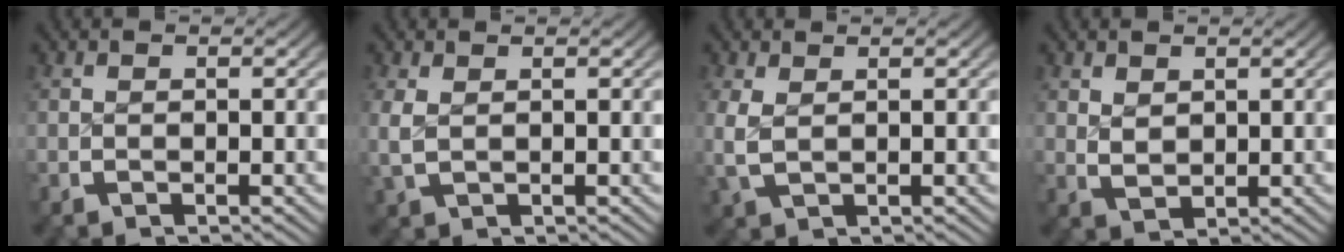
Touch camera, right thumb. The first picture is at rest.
{"total": 2.1, "force": [0.6, 1.4, 1.5], "torque": [-0.045, -0.007, 0.021]}
{"total": 2.5, "force": [0.7, 1.5, 1.8], "torque": [-0.056, -0.011, 0.025]}
{"total": 1.9, "force": [0.9, 1.2, 1.1], "torque": [-0.023, -0.011, 0.031]}